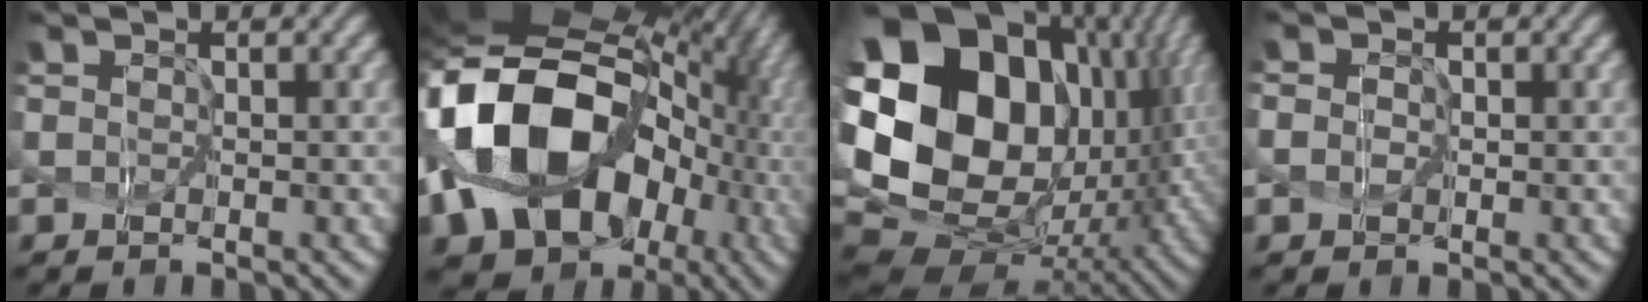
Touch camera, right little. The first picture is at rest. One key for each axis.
{"total": 18.1, "fx": -1.9, "fy": 13.9, "fz": 11.5, "tx": -0.251, "ty": 0.000, "tz": -0.028}
{"total": 21.5, "fx": 4.5, "fy": 15.4, "fz": 14.3, "tx": -0.318, "ty": 0.014, "tz": 0.109}
{"total": 1.2, "fx": -0.2, "fy": 1.0, "fz": 0.6, "tx": -0.011, "ty": 0.006, "tz": -0.004}